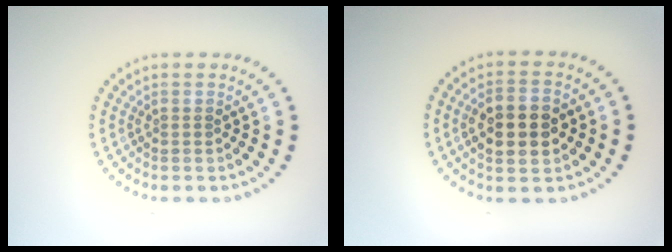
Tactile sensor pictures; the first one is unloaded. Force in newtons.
{"total": 5.0, "press": 5.0, "slide": 0.3}